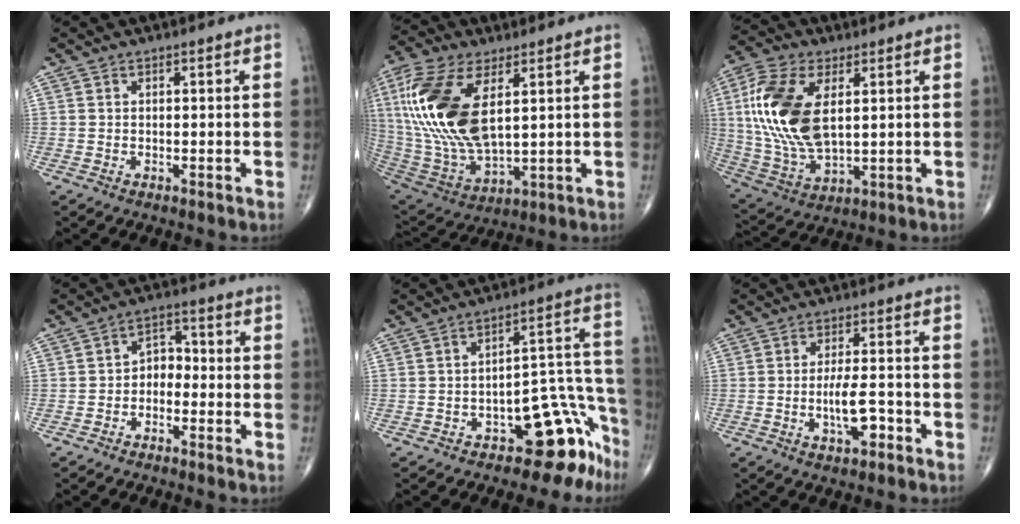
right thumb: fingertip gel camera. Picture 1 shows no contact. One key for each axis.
{"total": 22.2, "fx": 5.5, "fy": 10.8, "fz": 18.6, "tx": -0.405, "ty": -0.025, "tz": 0.108}
{"total": 18.3, "fx": 3.6, "fy": 9.7, "fz": 15.1, "tx": -0.321, "ty": -0.011, "tz": 0.071}
{"total": 4.5, "fx": -1.6, "fy": 3.3, "fz": 2.6, "tx": -0.020, "ty": 0.031, "tz": -0.042}
{"total": 12.4, "fx": -8.2, "fy": 6.0, "fz": 7.2, "tx": -0.019, "ty": 0.125, "tz": -0.116}
{"total": 6.2, "fx": -2.2, "fy": 2.2, "fz": 5.4, "tx": -0.094, "ty": 0.014, "tz": -0.034}